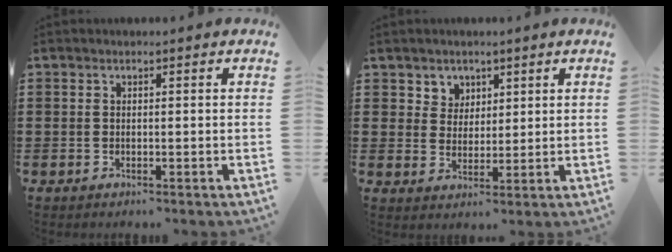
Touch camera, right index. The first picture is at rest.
{"total": 3.7, "force": [2.3, 3.0, 0.0], "torque": [-0.018, 0.009, 0.041]}